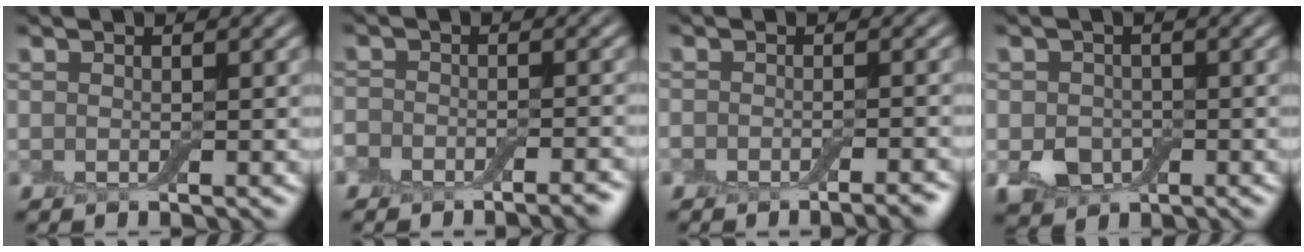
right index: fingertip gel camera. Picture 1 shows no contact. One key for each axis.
{"total": 4.1, "fx": -3.4, "fy": 1.6, "fz": 1.5, "tx": -0.015, "ty": 0.008, "tz": -0.053}
{"total": 3.1, "fx": -2.5, "fy": 0.6, "fz": 1.8, "tx": -0.025, "ty": 0.000, "tz": -0.032}
{"total": 3.2, "fx": -0.8, "fy": 2.7, "fz": 1.7, "tx": -0.032, "ty": -0.007, "tz": -0.017}